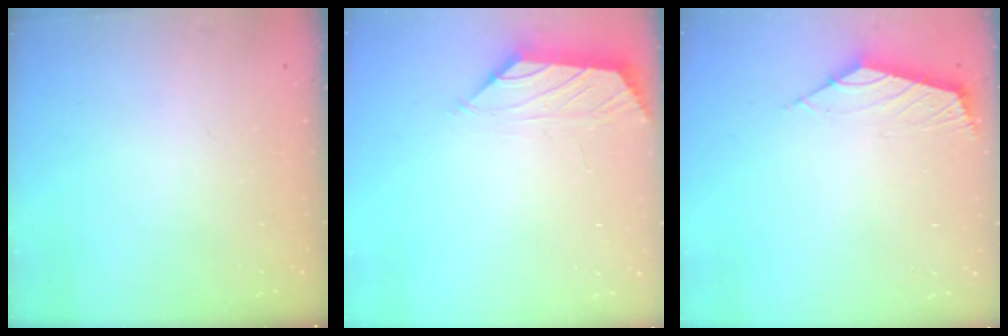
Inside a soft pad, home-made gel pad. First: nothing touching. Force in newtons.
{"total": 0.9, "press": 0.7, "slide": 0.5}
{"total": 2.6, "press": 2.5, "slide": 0.6}